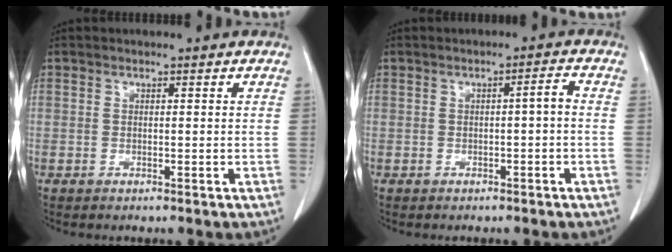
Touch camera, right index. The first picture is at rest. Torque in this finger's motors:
{"motor_torque": [0.23, -0.11, 0.07, 0.03]}